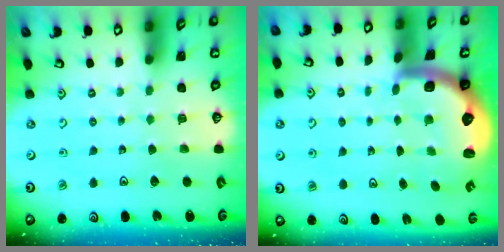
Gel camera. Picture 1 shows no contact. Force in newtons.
{"total": 2.8, "press": 2.4, "slide": 1.4}